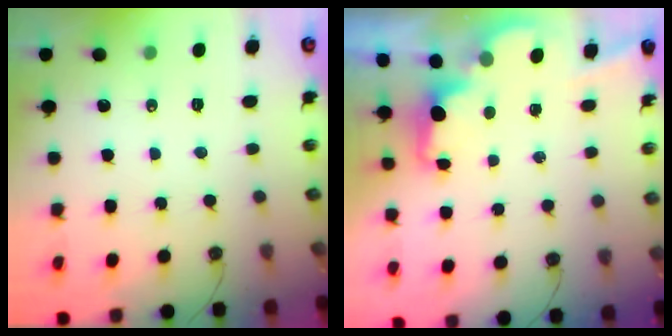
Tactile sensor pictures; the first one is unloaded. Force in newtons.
{"total": 2.1, "press": 1.9, "slide": 0.8}